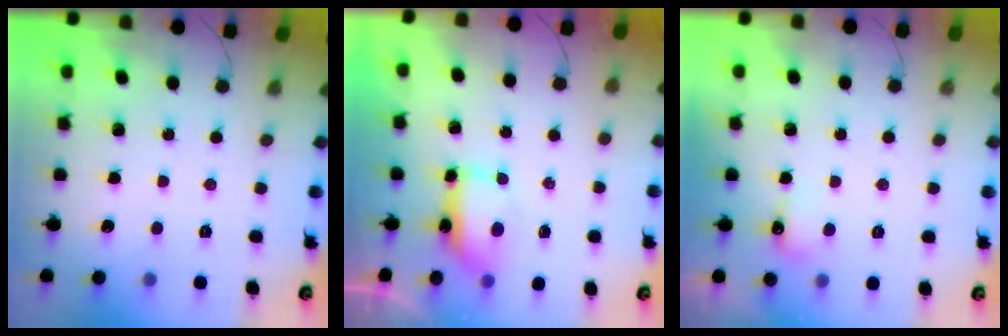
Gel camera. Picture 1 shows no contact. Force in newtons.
{"total": 11.2, "press": 8.8, "slide": 6.9}
{"total": 5.2, "press": 5.1, "slide": 0.9}